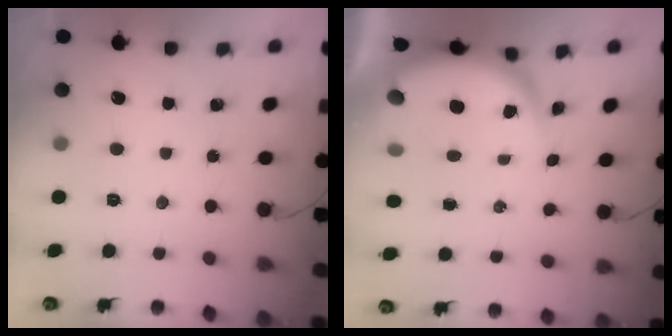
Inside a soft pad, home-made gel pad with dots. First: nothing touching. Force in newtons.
{"total": 6.4, "press": 6.1, "slide": 1.6}